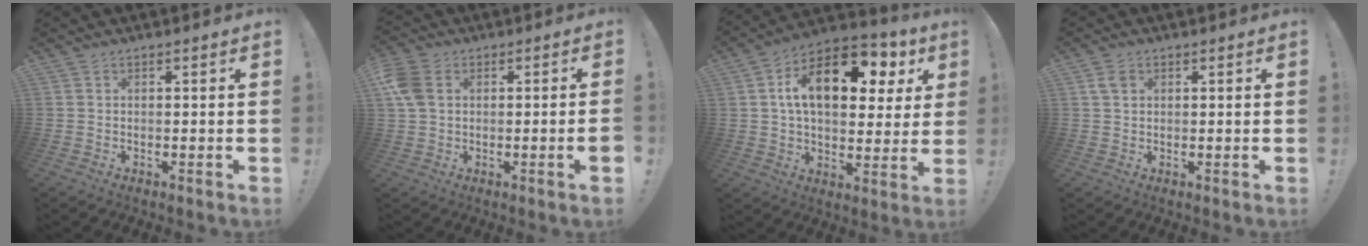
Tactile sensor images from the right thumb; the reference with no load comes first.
{"total": 7.5, "force": [0.4, 5.0, 5.6], "torque": [-0.123, 0.008, 0.014]}
{"total": 19.0, "force": [6.7, 10.2, 14.6], "torque": [-0.224, -0.021, 0.109]}
{"total": 3.4, "force": [1.3, 2.4, 2.0], "torque": [-0.037, 0.005, 0.025]}